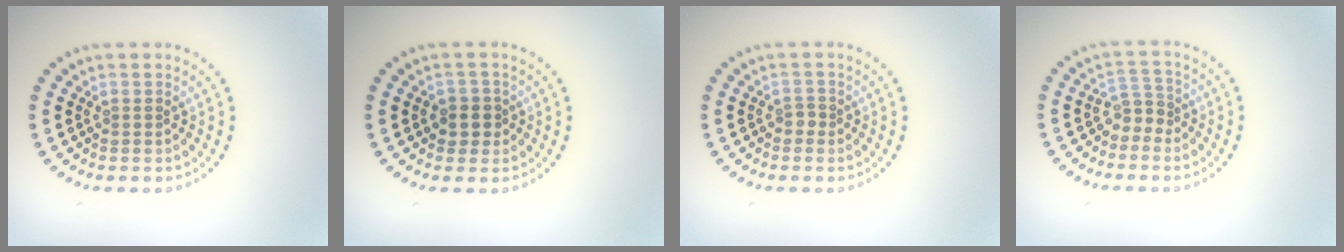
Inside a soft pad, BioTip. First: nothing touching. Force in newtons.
{"total": 2.0, "press": 1.9, "slide": 0.8}
{"total": 0.9, "press": 0.6, "slide": 0.6}
{"total": 1.9, "press": 1.2, "slide": 1.4}